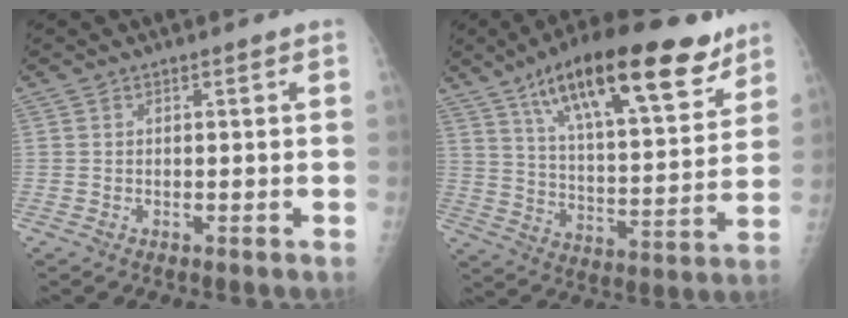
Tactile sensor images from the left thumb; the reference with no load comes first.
{"total": 24.2, "force": [14.7, 7.9, 17.5], "torque": [-0.253, -0.043, 0.241]}